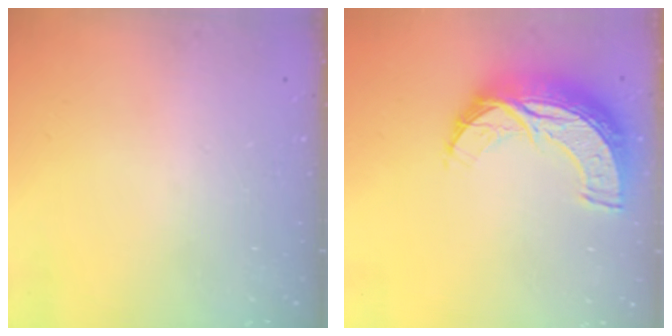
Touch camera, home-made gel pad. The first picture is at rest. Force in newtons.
{"total": 13.7, "press": 13.6, "slide": 0.8}